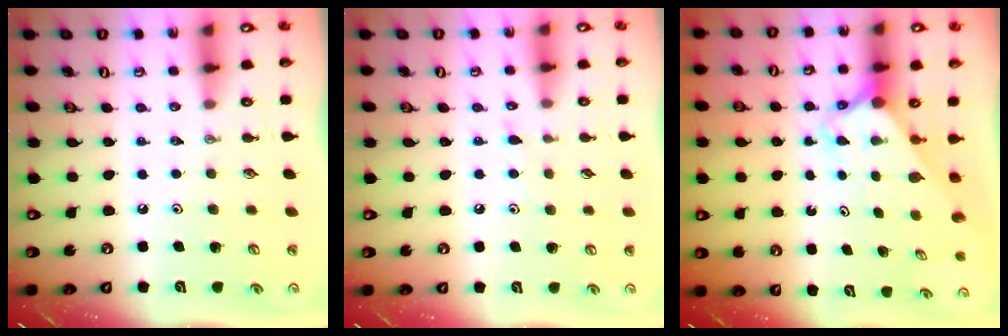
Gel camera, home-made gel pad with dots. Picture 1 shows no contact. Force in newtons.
{"total": 5.7, "press": 5.6, "slide": 0.6}
{"total": 2.6, "press": 2.6, "slide": 0.2}